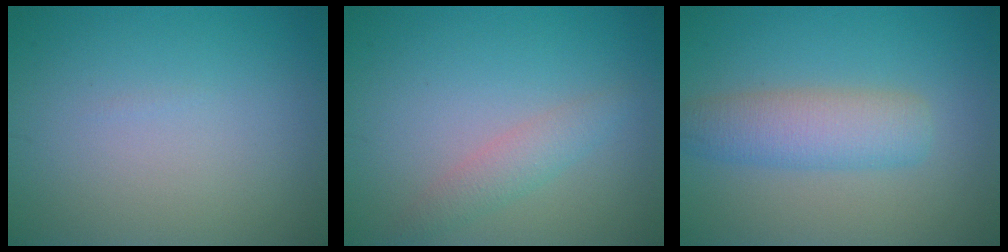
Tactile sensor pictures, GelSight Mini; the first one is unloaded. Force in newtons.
{"total": 2.0, "press": 2.0, "slide": 0.1}
{"total": 4.4, "press": 4.4, "slide": 0.1}